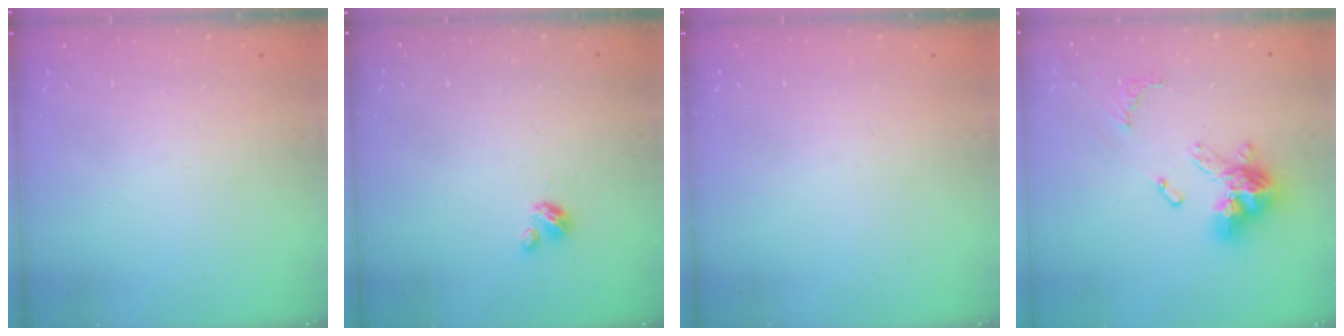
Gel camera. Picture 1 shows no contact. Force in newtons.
{"total": 2.7, "press": 2.7, "slide": 0.3}
{"total": 0.0}
{"total": 14.6, "press": 14.6, "slide": 1.6}